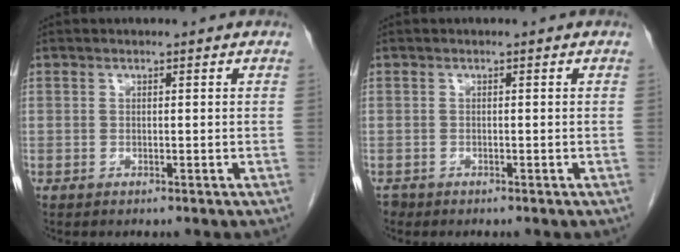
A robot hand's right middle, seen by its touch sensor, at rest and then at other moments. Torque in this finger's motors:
{"motor_torque": [-0.44, 0.04, -0.01, 0.00]}